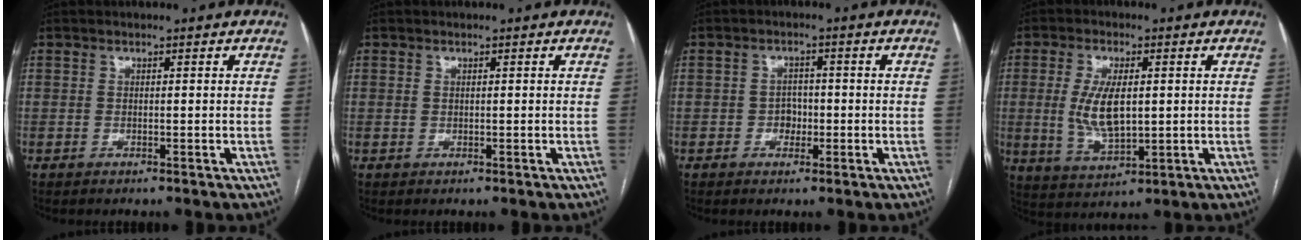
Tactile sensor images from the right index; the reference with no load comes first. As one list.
[{"total": 0.0}, {"total": 2.6, "force": [-0.8, 2.1, 1.4], "torque": [-0.015, 0.007, -0.012]}, {"total": 8.4, "force": [0.5, 3.3, 7.6], "torque": [-0.165, -0.004, 0.015]}]